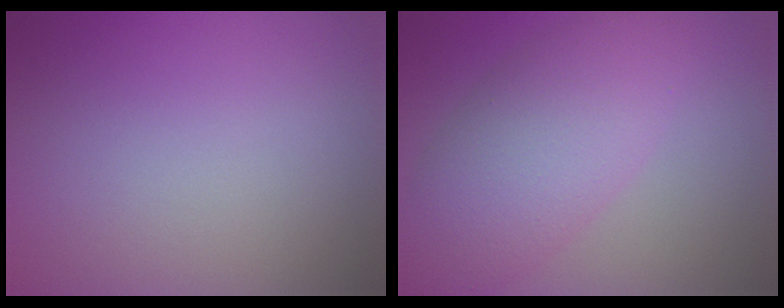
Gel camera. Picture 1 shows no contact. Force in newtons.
{"total": 6.8, "press": 6.8, "slide": 0.5}